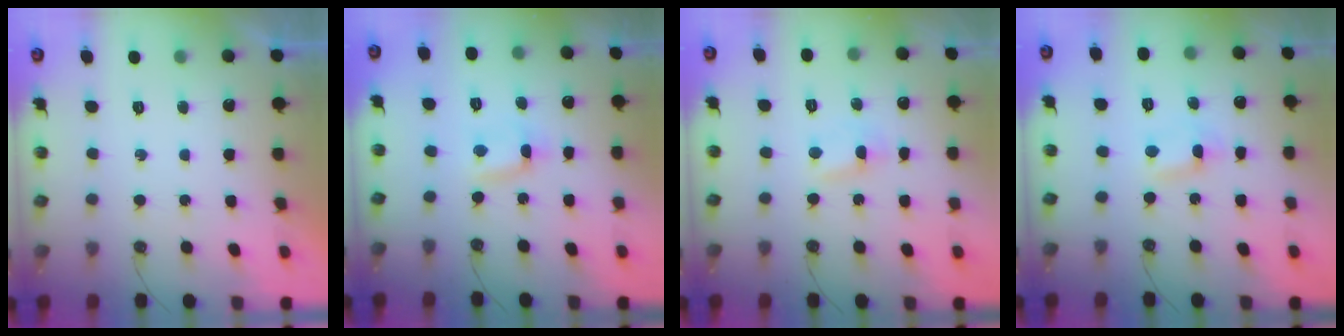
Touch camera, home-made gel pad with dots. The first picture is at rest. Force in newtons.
{"total": 1.6, "press": 1.5, "slide": 0.6}
{"total": 2.7, "press": 2.7, "slide": 0.2}
{"total": 1.6, "press": 1.5, "slide": 0.2}